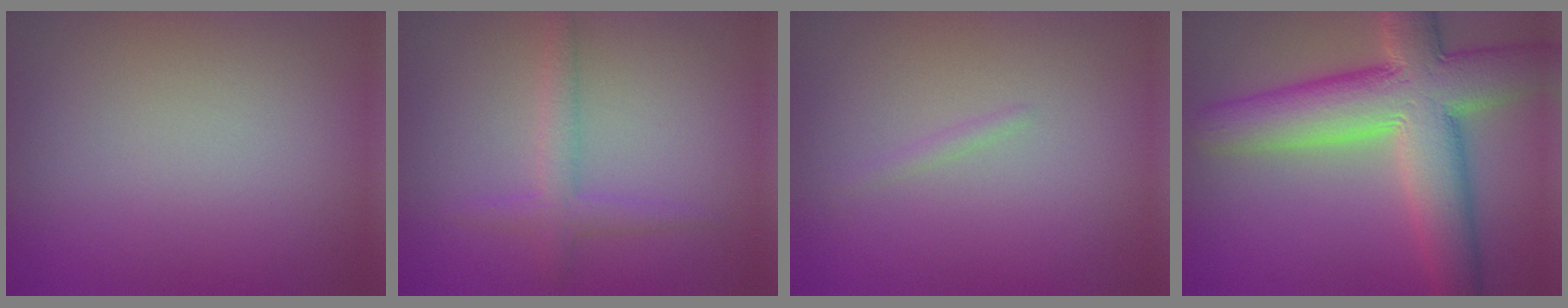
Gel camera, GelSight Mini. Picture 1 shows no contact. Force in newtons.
{"total": 2.3, "press": 2.3, "slide": 0.1}
{"total": 0.6, "press": 0.6, "slide": 0.1}
{"total": 10.9, "press": 10.9, "slide": 0.8}